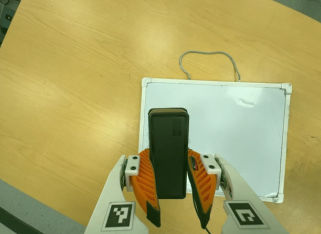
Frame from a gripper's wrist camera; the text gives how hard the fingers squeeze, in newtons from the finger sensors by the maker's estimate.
{"total": 11.5, "left": 9.7, "right": 13.3}